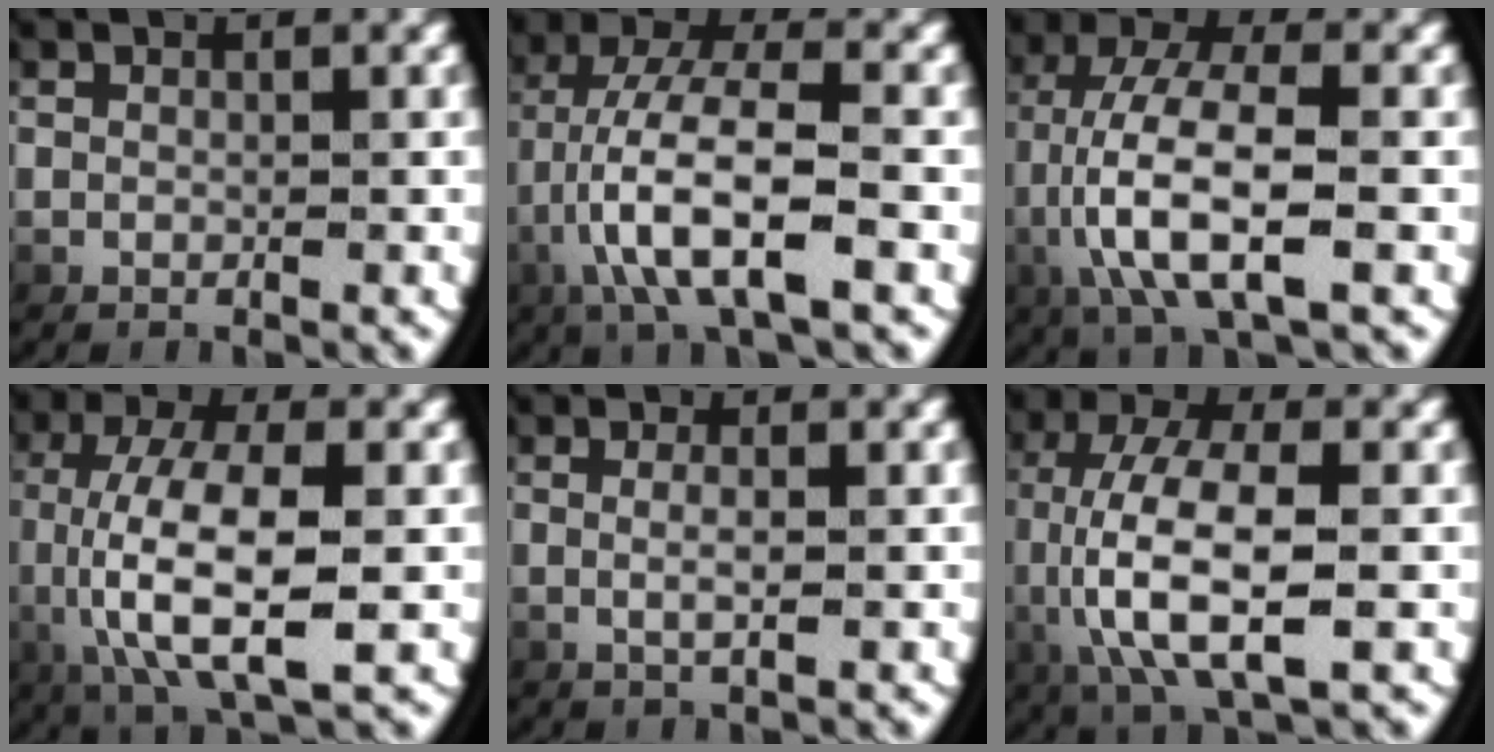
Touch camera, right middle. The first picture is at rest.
{"total": 6.9, "force": [-0.8, 2.5, 6.4], "torque": [-0.144, -0.016, 0.000]}
{"total": 7.3, "force": [-0.7, 2.9, 6.7], "torque": [-0.158, -0.018, 0.004]}
{"total": 8.5, "force": [-0.6, 3.4, 7.7], "torque": [-0.172, -0.025, 0.014]}
{"total": 1.7, "force": [0.0, 0.2, 1.7], "torque": [-0.041, -0.006, 0.005]}
{"total": 8.1, "force": [-0.5, 3.5, 7.4], "torque": [-0.170, -0.019, 0.011]}